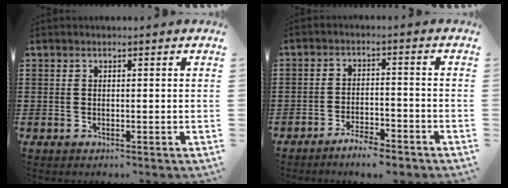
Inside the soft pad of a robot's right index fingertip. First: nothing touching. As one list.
[{"total": 4.3, "force": [-4.1, 0.1, 1.2], "torque": [-0.023, 0.003, -0.079]}]